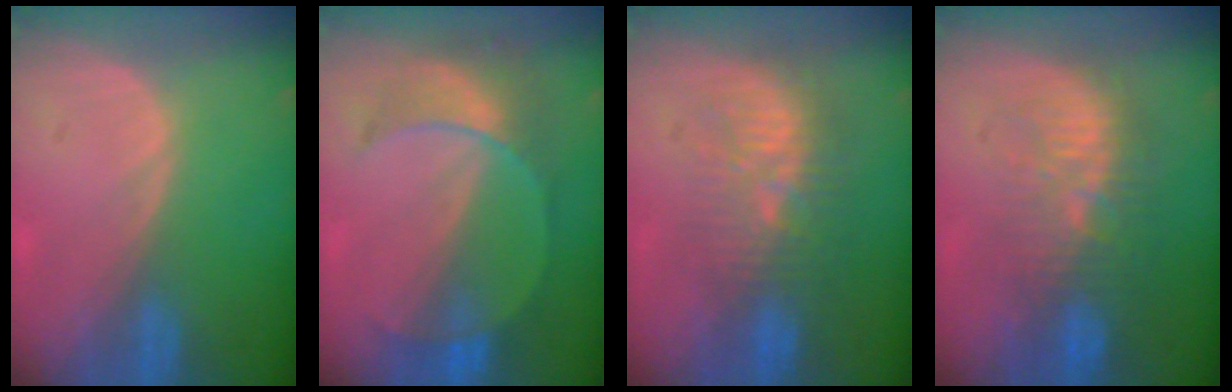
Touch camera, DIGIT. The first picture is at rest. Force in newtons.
{"total": 7.3, "press": 7.0, "slide": 1.8}
{"total": 9.2, "press": 8.8, "slide": 2.6}
{"total": 9.6, "press": 9.0, "slide": 3.5}